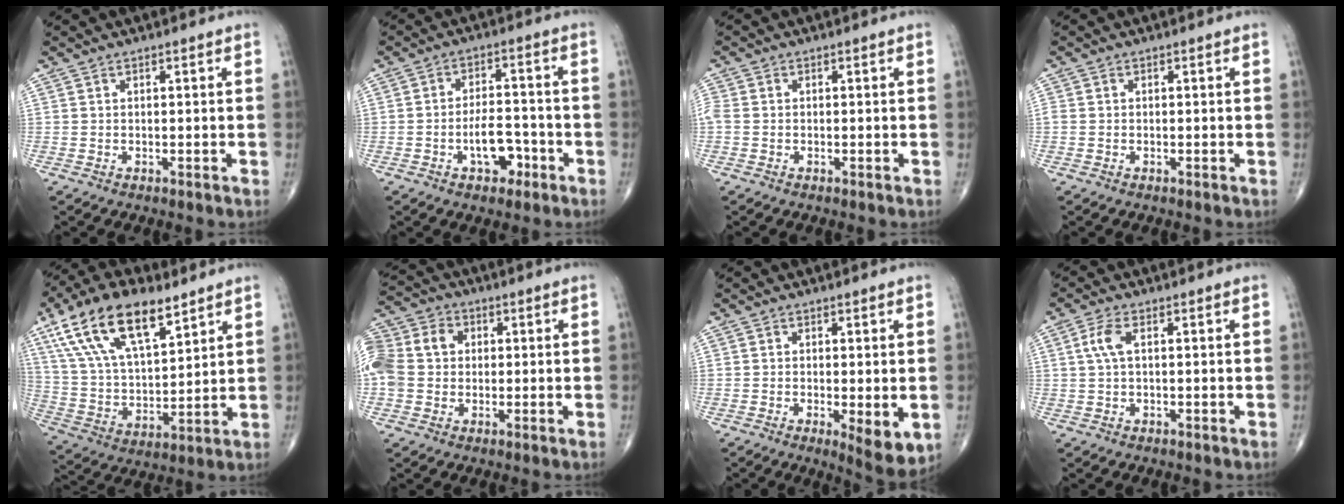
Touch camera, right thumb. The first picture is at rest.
{"total": 6.7, "force": [-2.8, 3.7, 4.8], "torque": [-0.057, 0.031, -0.044]}
{"total": 2.4, "force": [-0.2, 1.8, 1.6], "torque": [-0.048, 0.005, -0.007]}
{"total": 0.7, "force": [-0.1, 0.6, 0.3], "torque": [-0.005, 0.001, -0.002]}
{"total": 20.2, "force": [11.5, 8.6, 14.2], "torque": [-0.249, -0.026, 0.218]}
{"total": 16.9, "force": [2.5, 13.9, 9.3], "torque": [-0.225, 0.049, 0.048]}
{"total": 6.2, "force": [-1.1, 1.8, 5.8], "torque": [-0.083, -0.019, -0.013]}
{"total": 3.6, "force": [0.8, 1.5, 3.2], "torque": [-0.082, 0.011, 0.015]}